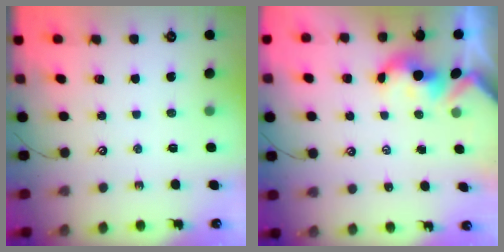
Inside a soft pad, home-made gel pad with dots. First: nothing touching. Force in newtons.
{"total": 1.9, "press": 1.9, "slide": 0.2}